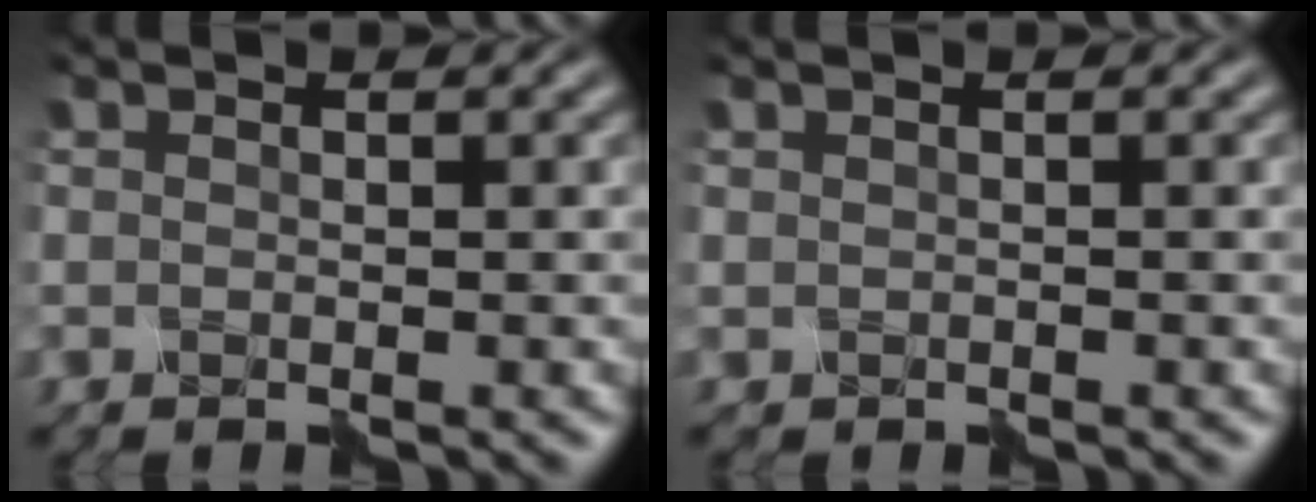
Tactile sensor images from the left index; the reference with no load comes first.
{"total": 0.0}